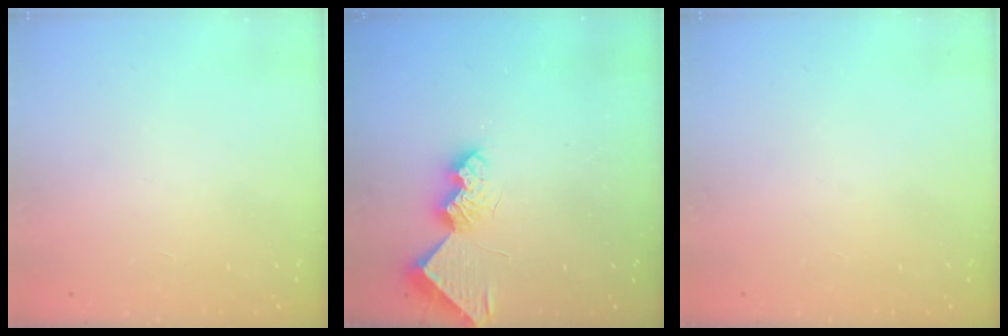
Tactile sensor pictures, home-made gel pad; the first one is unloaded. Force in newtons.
{"total": 8.8, "press": 8.8, "slide": 0.1}
{"total": 0.0}